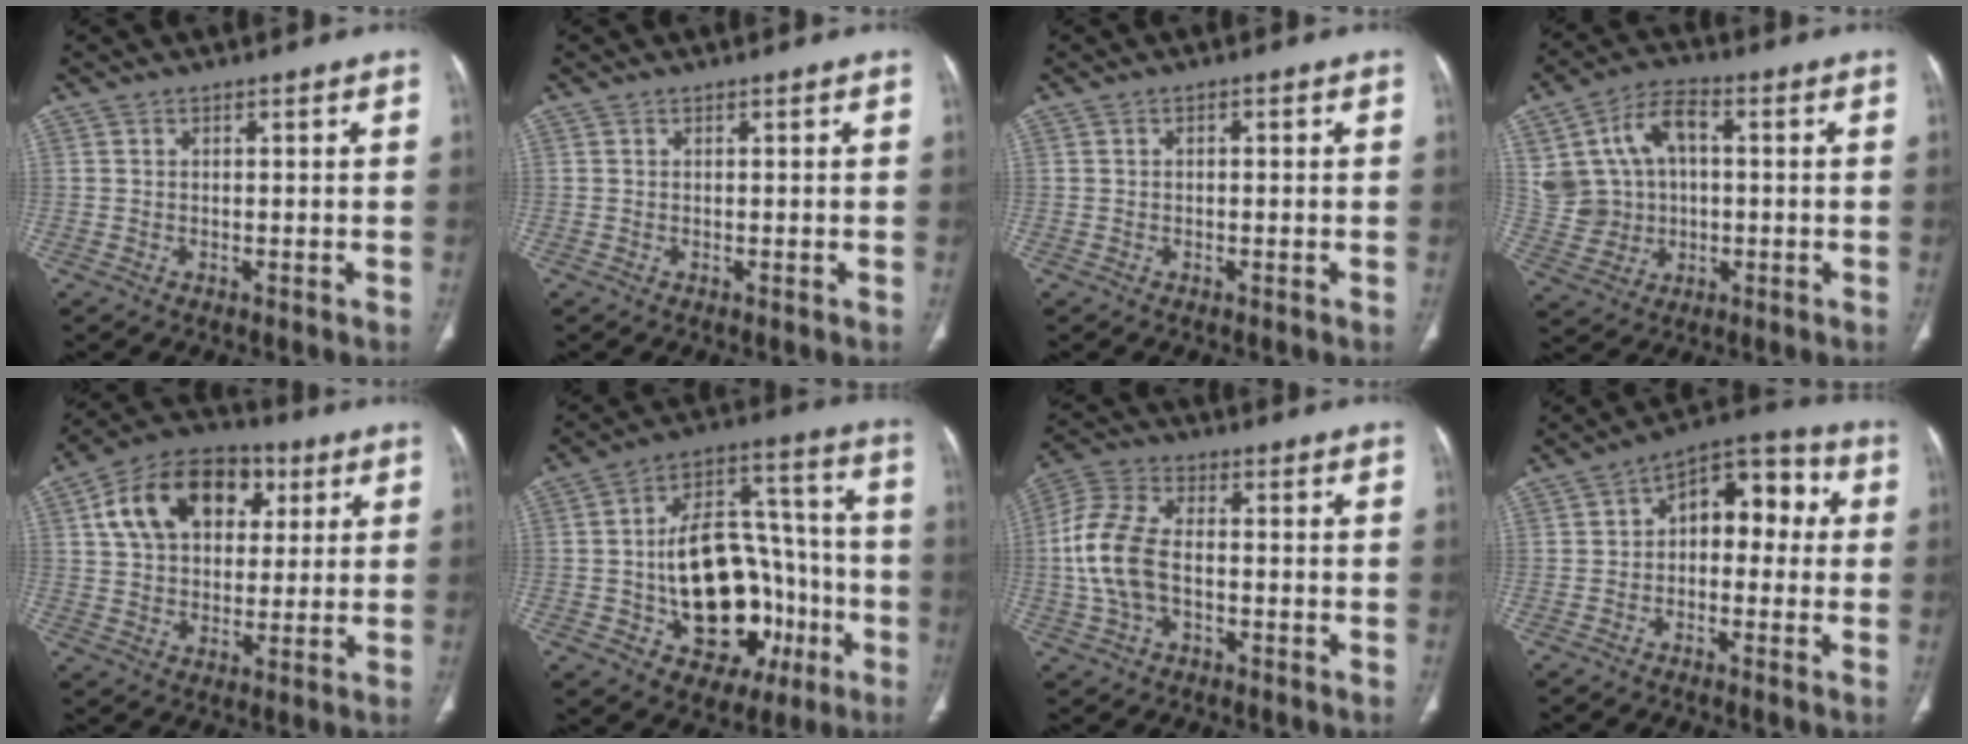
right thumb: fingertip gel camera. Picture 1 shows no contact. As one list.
[{"total": 0.0}, {"total": 0.8, "force": [0.1, 0.5, 0.7], "torque": [-0.009, 0.003, -0.001]}, {"total": 12.2, "force": [2.1, 9.3, 7.6], "torque": [-0.123, 0.019, 0.043]}, {"total": 17.6, "force": [5.6, 12.2, 11.5], "torque": [-0.171, 0.009, 0.088]}, {"total": 25.6, "force": [-5.9, 16.1, 18.9], "torque": [-0.254, 0.046, -0.070]}, {"total": 11.6, "force": [-1.4, 7.0, 9.1], "torque": [-0.200, 0.028, -0.031]}, {"total": 11.3, "force": [0.9, 7.1, 8.8], "torque": [-0.080, 0.044, -0.002]}]